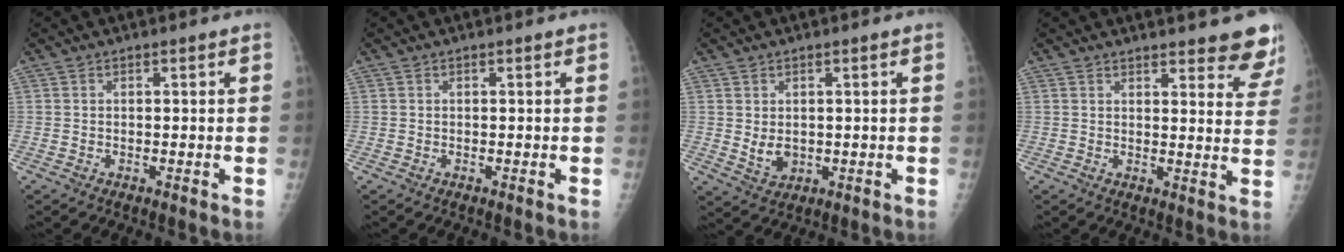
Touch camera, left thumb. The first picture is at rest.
{"total": 0.0}
{"total": 3.9, "force": [0.3, 2.7, 2.7], "torque": [-0.033, -0.010, 0.017]}
{"total": 11.2, "force": [9.7, 2.5, 4.9], "torque": [-0.019, -0.051, 0.096]}